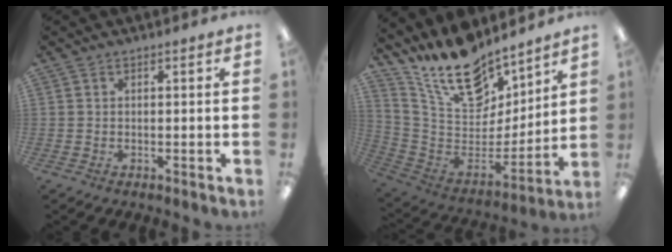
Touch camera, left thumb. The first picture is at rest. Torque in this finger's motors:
{"motor_torque": [0.54, 0.30, 1.39, -1.38, 0.30]}